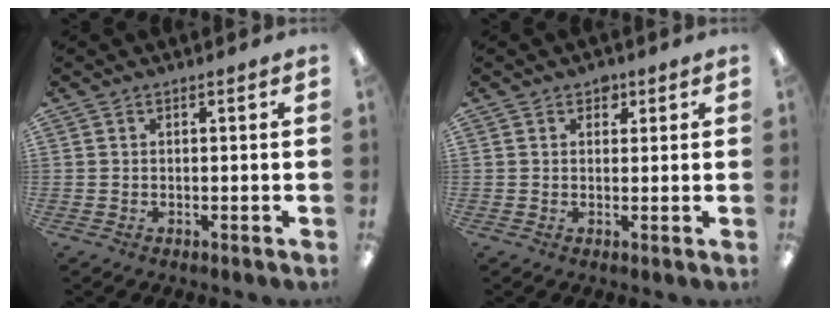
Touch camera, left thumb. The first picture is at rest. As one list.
[{"total": 2.4, "force": [1.4, 1.7, 0.9], "torque": [-0.005, -0.003, 0.022]}]